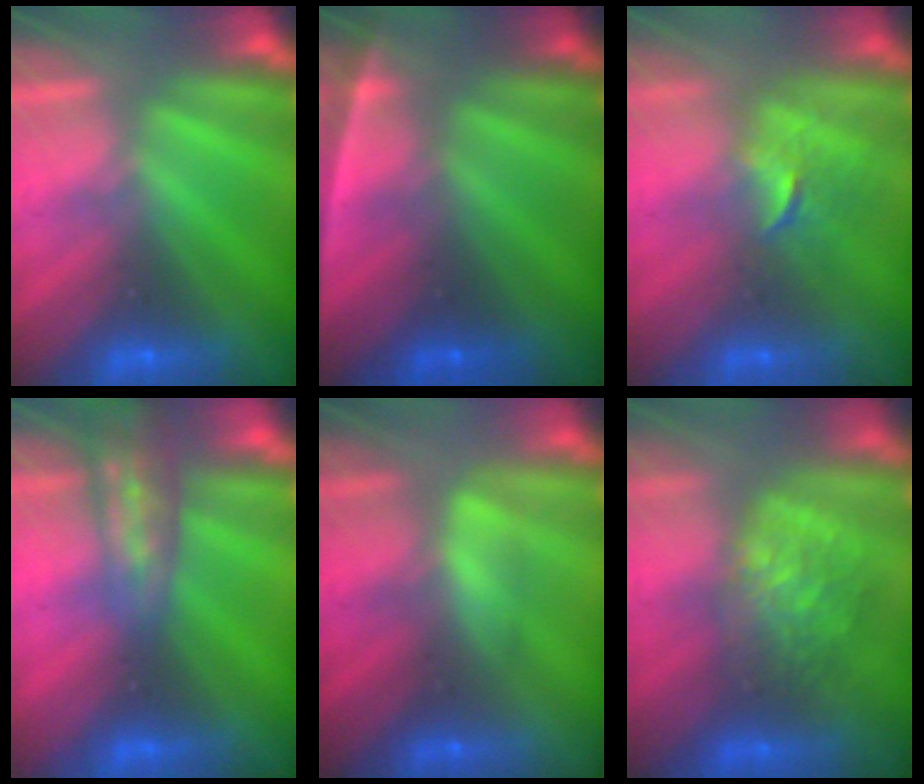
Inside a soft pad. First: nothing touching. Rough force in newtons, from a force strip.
{"total": 2.6}
{"total": 2.6}
{"total": 2.7}
{"total": 2.5}
{"total": 7.0}